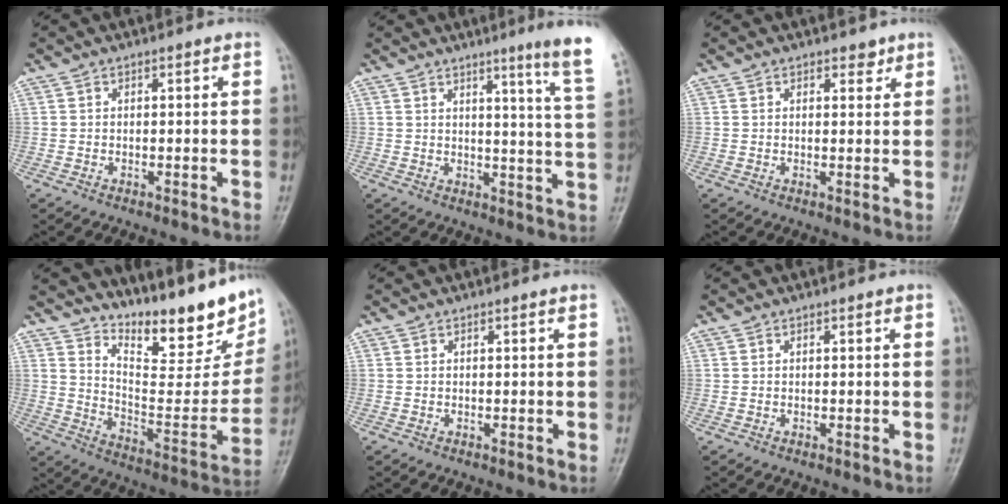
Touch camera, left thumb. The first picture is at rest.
{"total": 11.0, "force": [7.3, -0.9, 8.1], "torque": [-0.101, -0.050, 0.078]}
{"total": 1.9, "force": [1.3, 1.1, 0.7], "torque": [0.005, -0.007, 0.015]}
{"total": 20.4, "force": [15.6, 6.4, 11.5], "torque": [-0.129, -0.105, 0.235]}
{"total": 0.0}
{"total": 0.0}